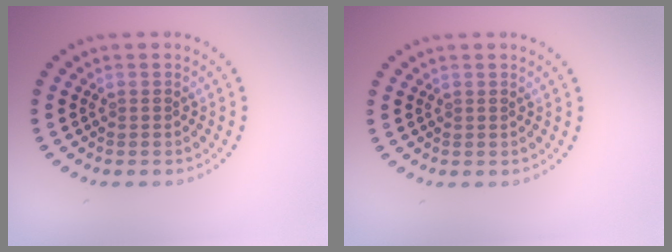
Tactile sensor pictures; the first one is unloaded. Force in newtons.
{"total": 0.0}